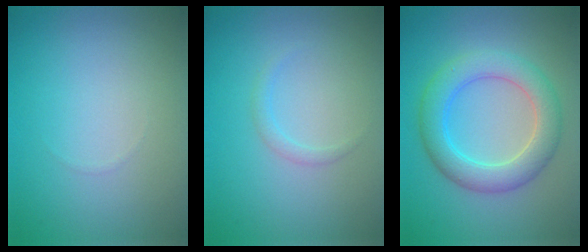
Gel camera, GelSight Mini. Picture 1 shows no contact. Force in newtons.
{"total": 0.9, "press": 0.9, "slide": 0.1}
{"total": 5.3, "press": 5.3, "slide": 0.3}